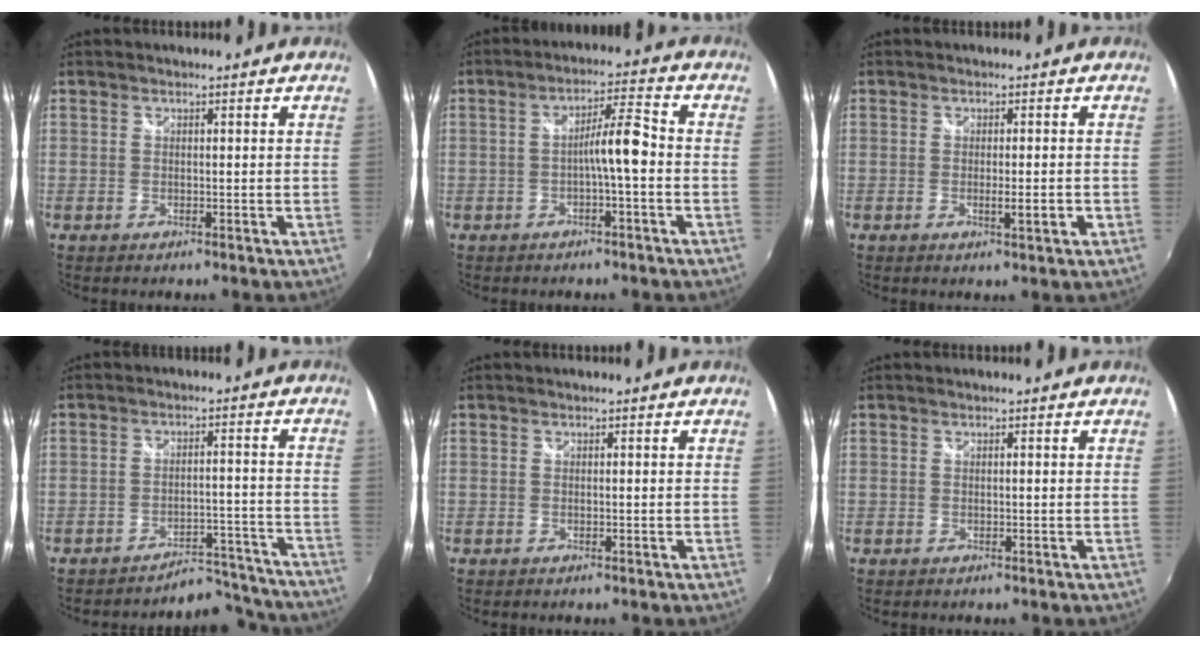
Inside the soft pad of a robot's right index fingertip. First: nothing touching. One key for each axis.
{"total": 5.7, "fx": -1.5, "fy": 0.2, "fz": 5.5, "tx": -0.100, "ty": 0.010, "tz": -0.025}
{"total": 3.2, "fx": -0.8, "fy": 0.3, "fz": 3.1, "tx": -0.048, "ty": -0.006, "tz": -0.011}
{"total": 12.9, "fx": -12.5, "fy": 3.0, "fz": 0.9, "tx": -0.005, "ty": 0.040, "tz": -0.152}
{"total": 0.5, "fx": 0.0, "fy": 0.0, "fz": 0.5, "tx": -0.007, "ty": 0.001, "tz": -0.002}
{"total": 0.0}